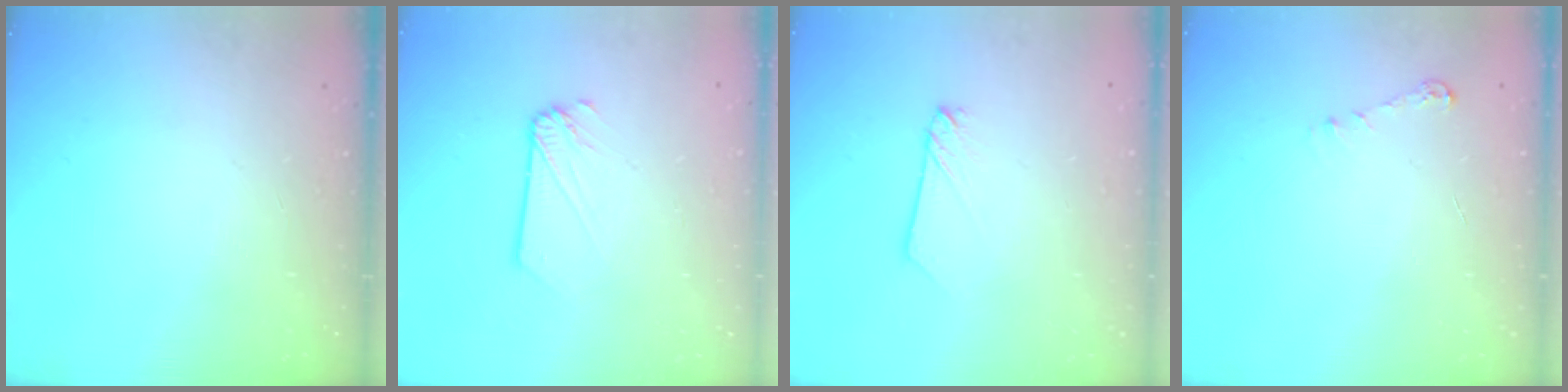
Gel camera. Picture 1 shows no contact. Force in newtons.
{"total": 2.1, "press": 2.1, "slide": 0.3}
{"total": 2.2, "press": 2.2, "slide": 0.1}
{"total": 4.0, "press": 3.9, "slide": 0.5}